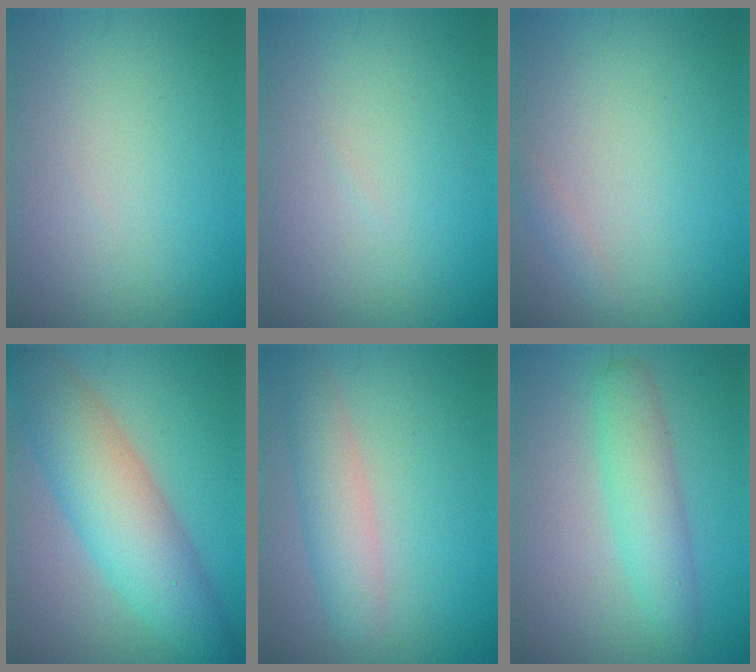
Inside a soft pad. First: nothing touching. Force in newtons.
{"total": 0.0}
{"total": 0.7, "press": 0.7, "slide": 0.0}
{"total": 7.8, "press": 7.8, "slide": 0.2}
{"total": 3.6, "press": 3.6, "slide": 0.1}
{"total": 3.6, "press": 3.6, "slide": 0.0}